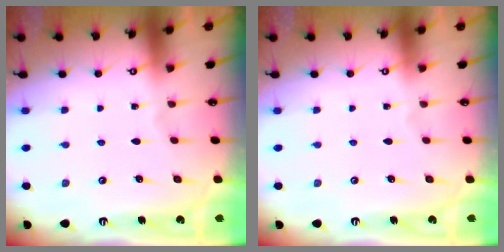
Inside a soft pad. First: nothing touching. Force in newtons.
{"total": 0.0}